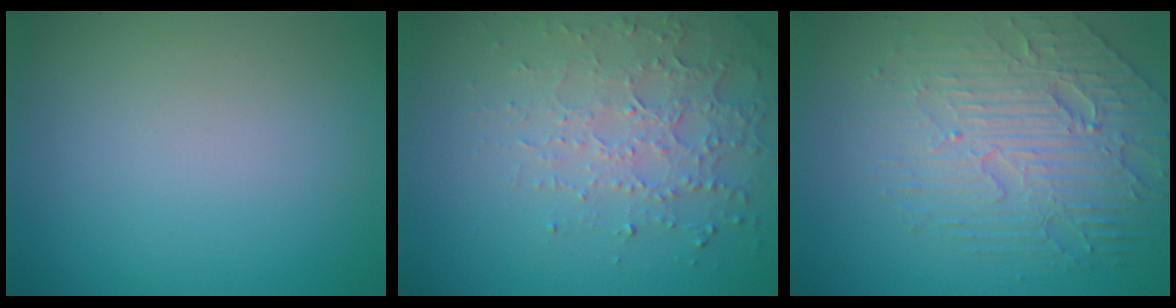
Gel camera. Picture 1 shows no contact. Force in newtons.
{"total": 4.6, "press": 3.3, "slide": 3.2}
{"total": 6.4, "press": 4.8, "slide": 4.4}